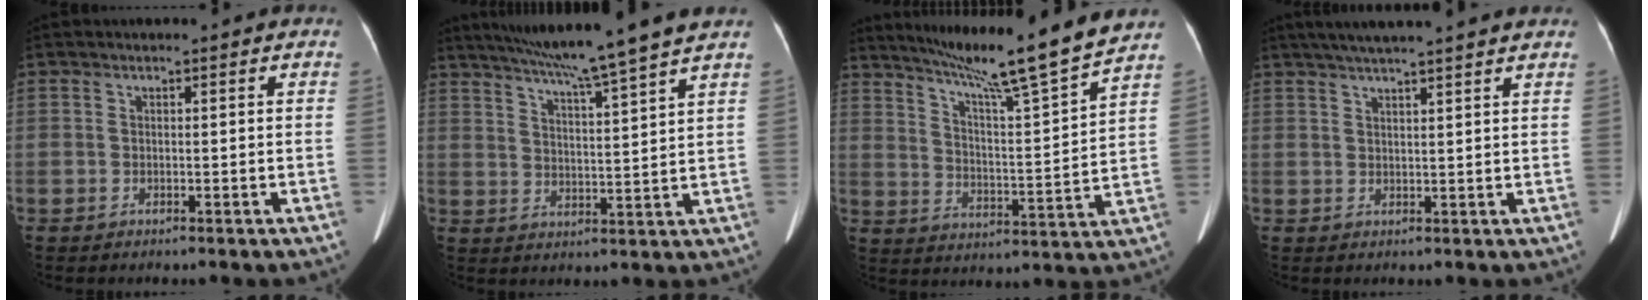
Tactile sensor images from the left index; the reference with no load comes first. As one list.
[{"total": 12.9, "force": [11.0, -2.3, 6.4], "torque": [-0.107, -0.010, 0.161]}, {"total": 17.0, "force": [14.6, -2.0, 8.4], "torque": [-0.141, -0.025, 0.214]}, {"total": 11.0, "force": [9.4, -0.3, 5.9], "torque": [-0.092, 0.034, 0.117]}]